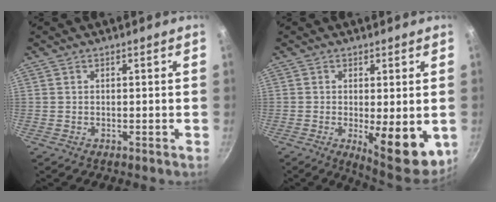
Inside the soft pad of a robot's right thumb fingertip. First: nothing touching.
{"total": 11.8, "force": [-2.5, 3.9, 10.9], "torque": [-0.141, -0.025, -0.024]}